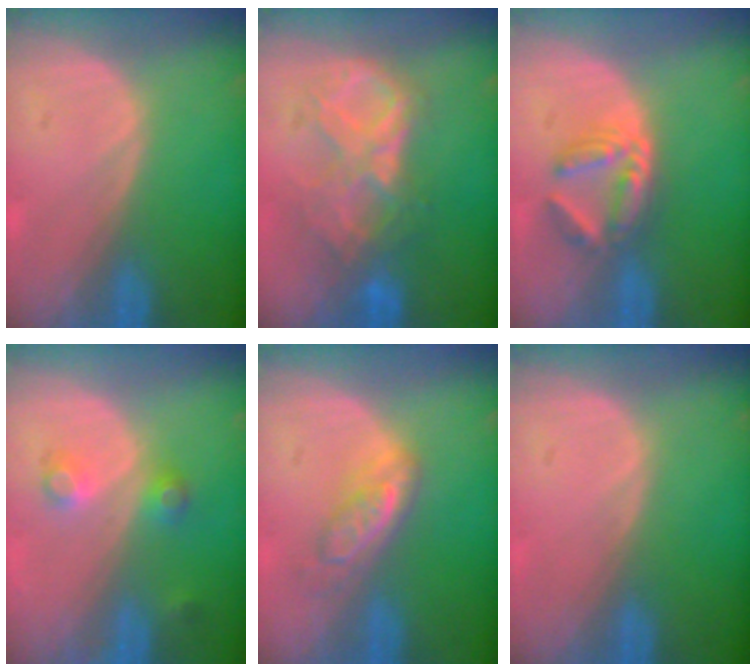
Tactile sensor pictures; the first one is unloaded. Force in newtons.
{"total": 8.7, "press": 7.6, "slide": 4.1}
{"total": 5.9, "press": 5.2, "slide": 2.9}
{"total": 3.8, "press": 3.4, "slide": 1.6}
{"total": 5.0, "press": 4.6, "slide": 2.0}
{"total": 0.0}